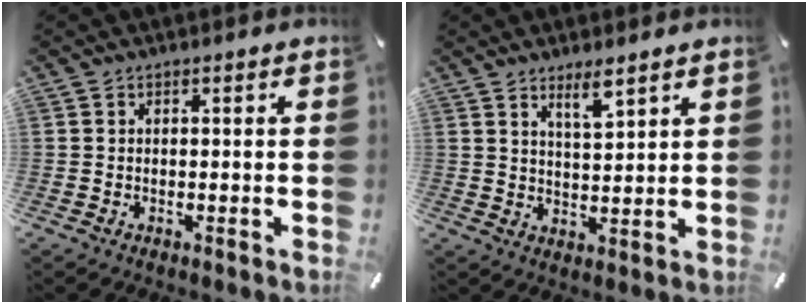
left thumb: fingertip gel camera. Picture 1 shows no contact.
{"total": 5.2, "force": [4.2, 0.7, 2.9], "torque": [-0.042, -0.028, 0.069]}